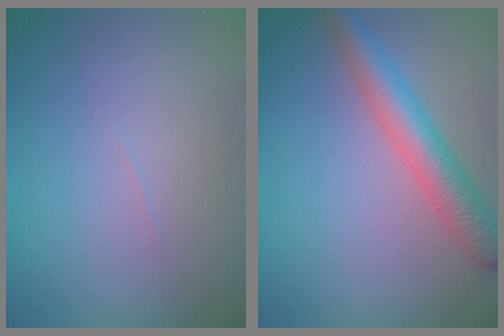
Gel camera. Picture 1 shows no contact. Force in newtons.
{"total": 4.9, "press": 4.9, "slide": 0.2}